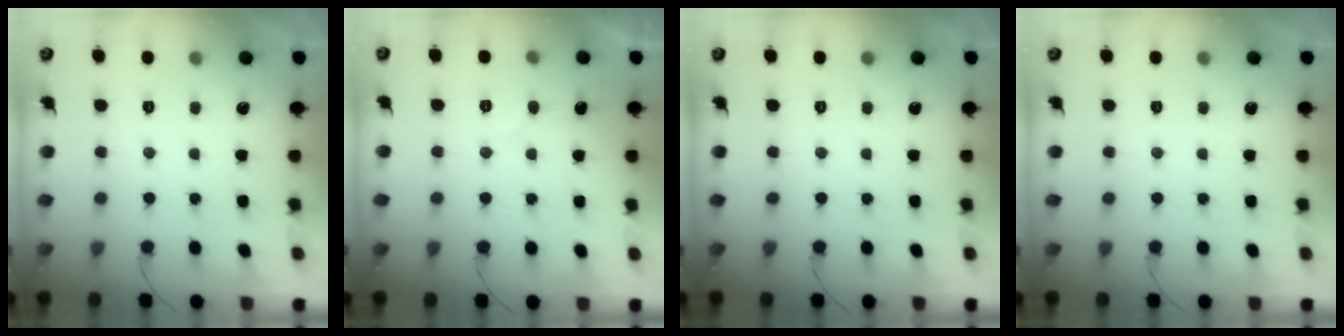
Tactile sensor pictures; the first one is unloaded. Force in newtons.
{"total": 4.1, "press": 4.1, "slide": 0.3}
{"total": 0.0}
{"total": 0.0}